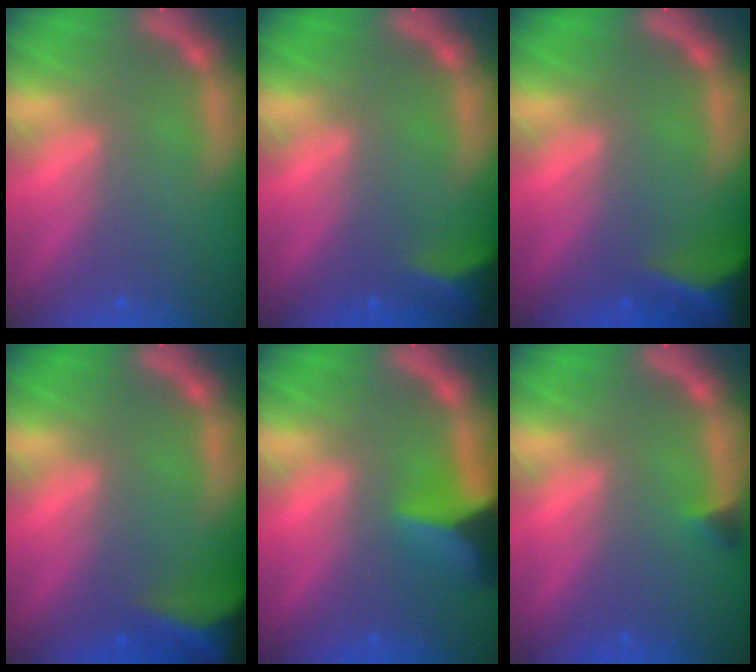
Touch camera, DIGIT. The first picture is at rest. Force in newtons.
{"total": 4.0}
{"total": 7.5}
{"total": 8.9}
{"total": 6.0}
{"total": 0.9}